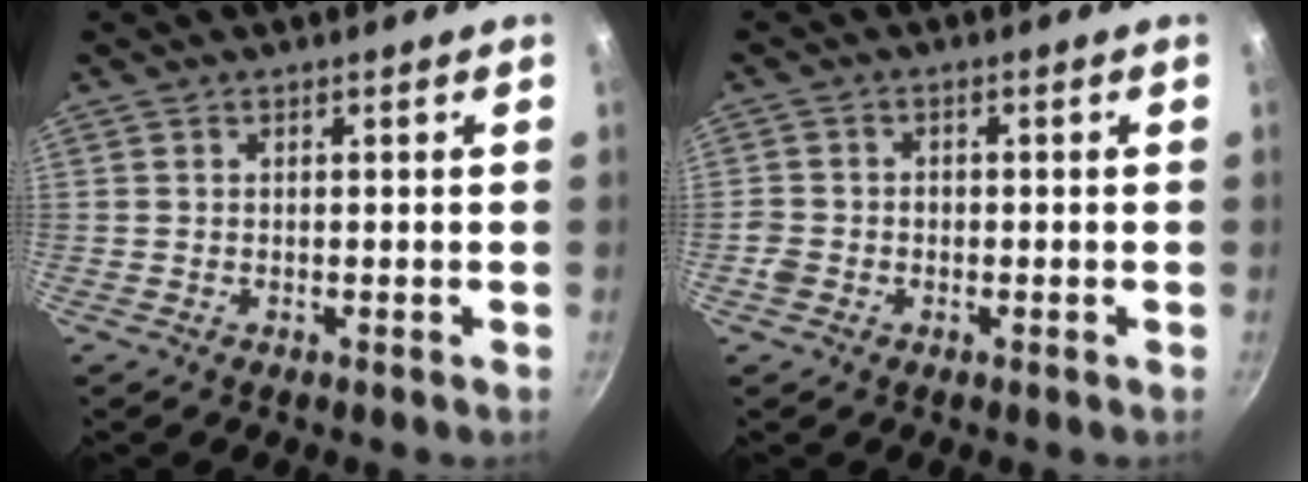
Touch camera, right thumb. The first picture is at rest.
{"total": 3.1, "force": [-1.2, 2.6, 1.2], "torque": [-0.019, 0.017, -0.023]}